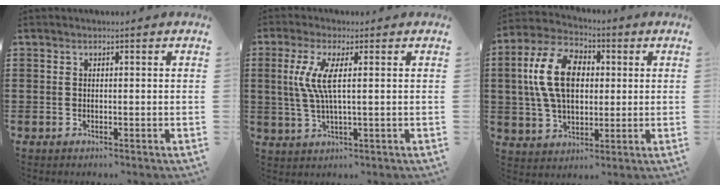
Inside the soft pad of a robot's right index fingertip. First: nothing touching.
{"total": 6.1, "force": [1.0, 0.8, 6.0], "torque": [-0.136, -0.013, 0.008]}
{"total": 12.0, "force": [1.8, 7.5, 9.3], "torque": [-0.210, 0.012, 0.025]}